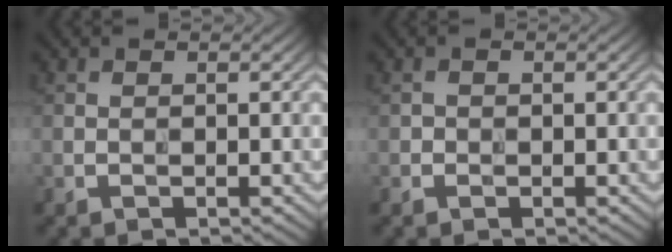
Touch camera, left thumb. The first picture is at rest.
{"total": 0.0}